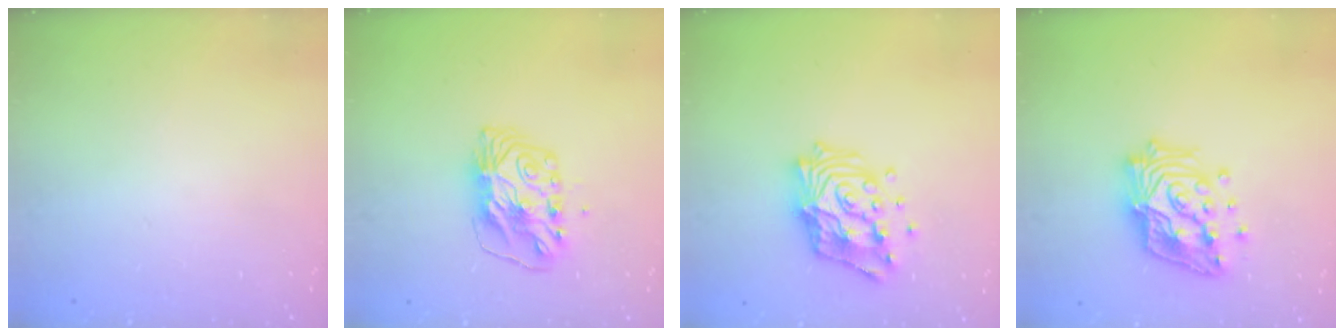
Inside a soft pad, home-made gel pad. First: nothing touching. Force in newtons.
{"total": 8.4, "press": 8.4, "slide": 0.8}
{"total": 16.3, "press": 16.3, "slide": 1.3}
{"total": 18.8, "press": 18.7, "slide": 1.6}